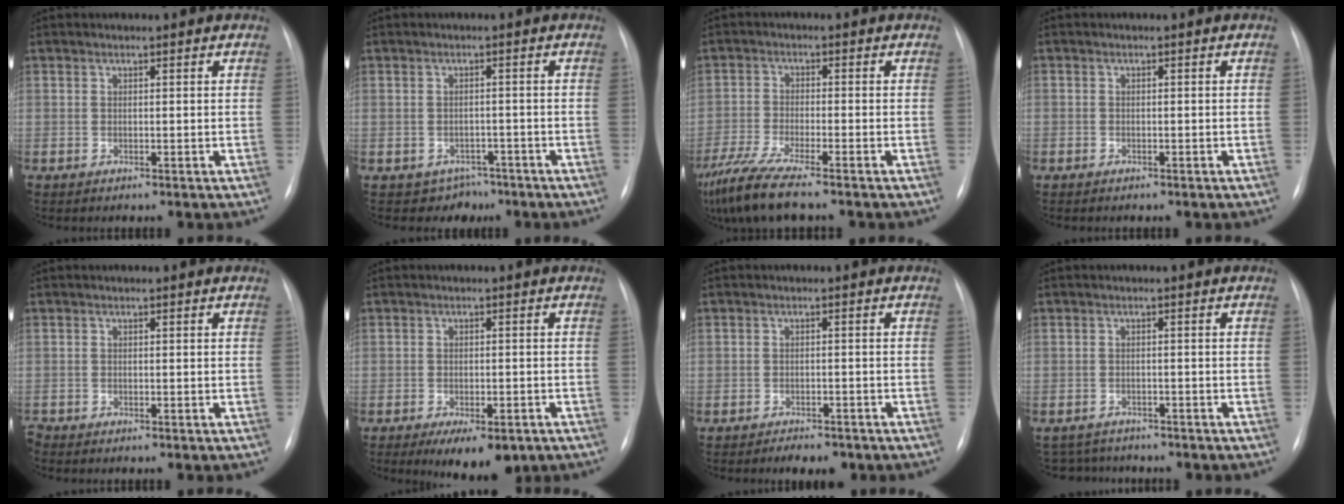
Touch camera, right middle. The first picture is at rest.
{"total": 3.5, "force": [-2.4, 2.5, 0.0], "torque": [0.005, 0.013, -0.025]}
{"total": 9.8, "force": [-7.9, 0.4, 5.8], "torque": [-0.106, -0.028, -0.137]}
{"total": 0.5, "force": [-0.4, 0.3, 0.1], "torque": [0.002, 0.003, -0.007]}
{"total": 0.5, "force": [-0.5, -0.1, 0.0], "torque": [0.003, -0.004, -0.007]}
{"total": 7.2, "force": [-4.4, 2.8, 4.9], "torque": [-0.059, -0.009, -0.057]}
{"total": 3.4, "force": [-2.7, 1.5, 1.5], "torque": [-0.014, -0.001, -0.029]}
{"total": 4.8, "force": [-4.5, 1.6, 0.1], "torque": [0.003, 0.003, -0.063]}